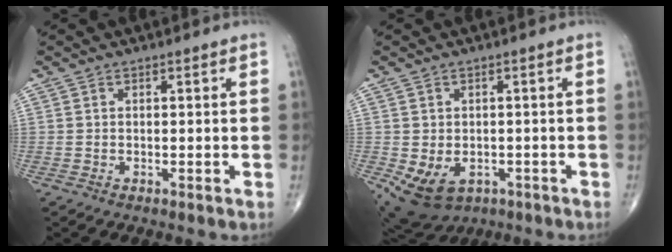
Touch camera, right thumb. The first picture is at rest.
{"total": 9.0, "force": [-3.0, 6.6, 5.4], "torque": [-0.087, 0.006, -0.028]}